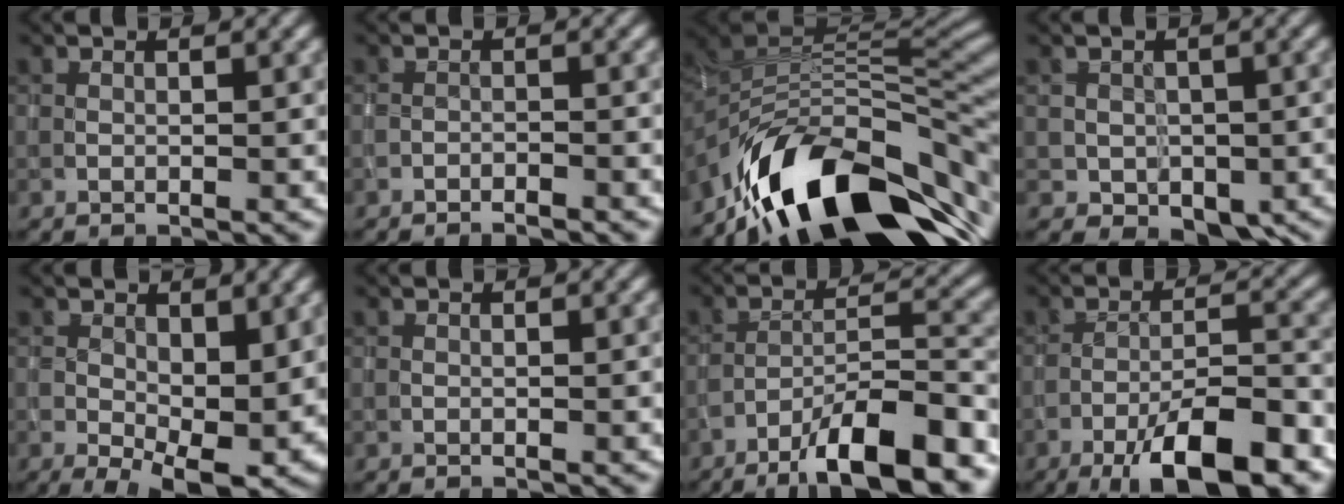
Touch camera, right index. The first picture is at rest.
{"total": 1.5, "force": [-1.5, 0.1, 0.2], "torque": [-0.004, 0.001, -0.024]}
{"total": 13.8, "force": [-7.2, 6.0, 10.1], "torque": [-0.170, 0.013, -0.114]}
{"total": 3.2, "force": [-0.7, 2.8, 1.4], "torque": [-0.015, -0.005, -0.008]}
{"total": 7.7, "force": [-0.9, 4.4, 6.3], "torque": [-0.096, -0.026, 0.000]}
{"total": 0.0}
{"total": 10.0, "force": [-7.1, 2.0, 6.8], "torque": [-0.101, 0.019, -0.118]}
{"total": 8.9, "force": [-5.5, 2.1, 6.7], "torque": [-0.103, 0.006, -0.092]}